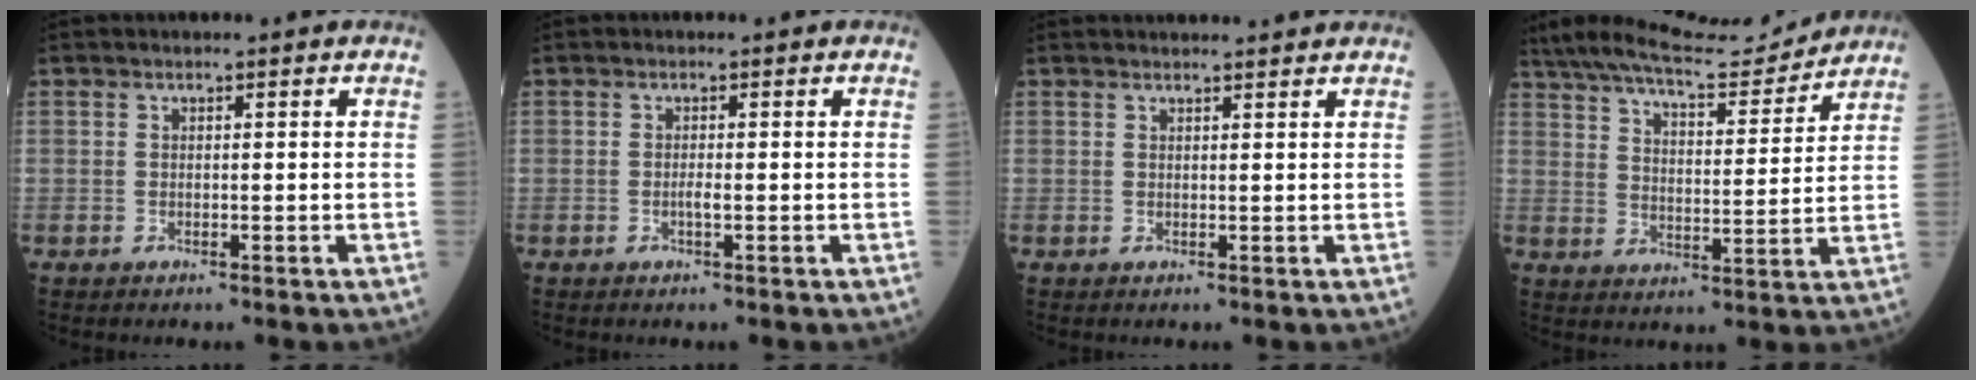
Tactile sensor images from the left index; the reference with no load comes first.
{"total": 0.9, "force": [-0.3, 0.0, 0.8], "torque": [-0.019, -0.001, -0.004]}
{"total": 4.6, "force": [4.4, 0.1, 1.3], "torque": [-0.016, 0.016, 0.048]}
{"total": 15.7, "force": [14.7, 1.5, 5.4], "torque": [-0.097, 0.008, 0.225]}